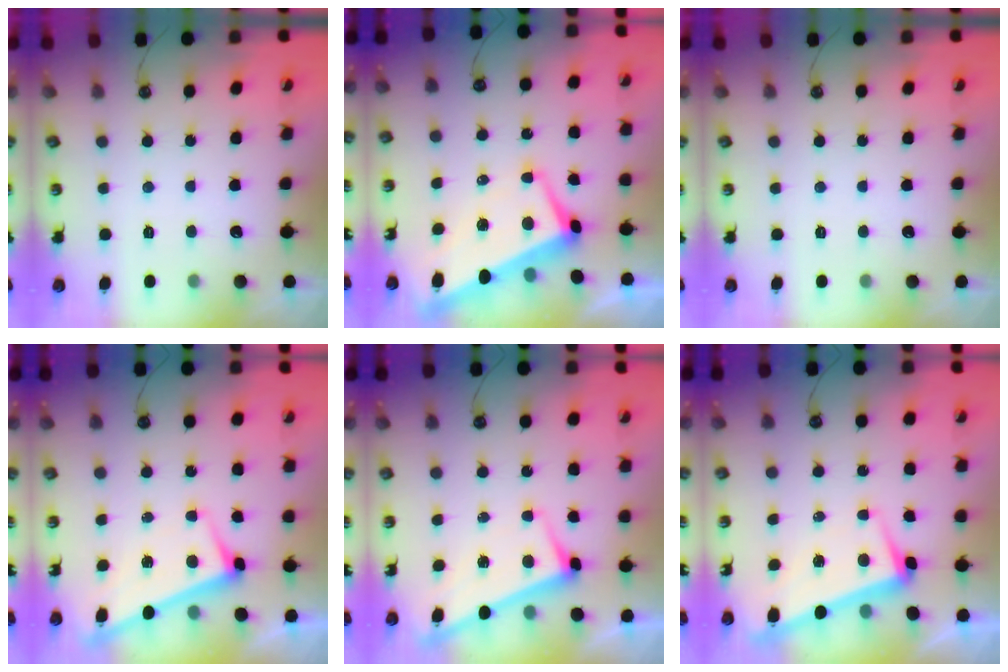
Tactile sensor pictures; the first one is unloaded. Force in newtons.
{"total": 1.7, "press": 1.1, "slide": 1.4}
{"total": 0.0}
{"total": 2.8, "press": 2.8, "slide": 0.5}
{"total": 2.8, "press": 2.8, "slide": 0.5}
{"total": 2.4, "press": 1.6, "slide": 1.8}